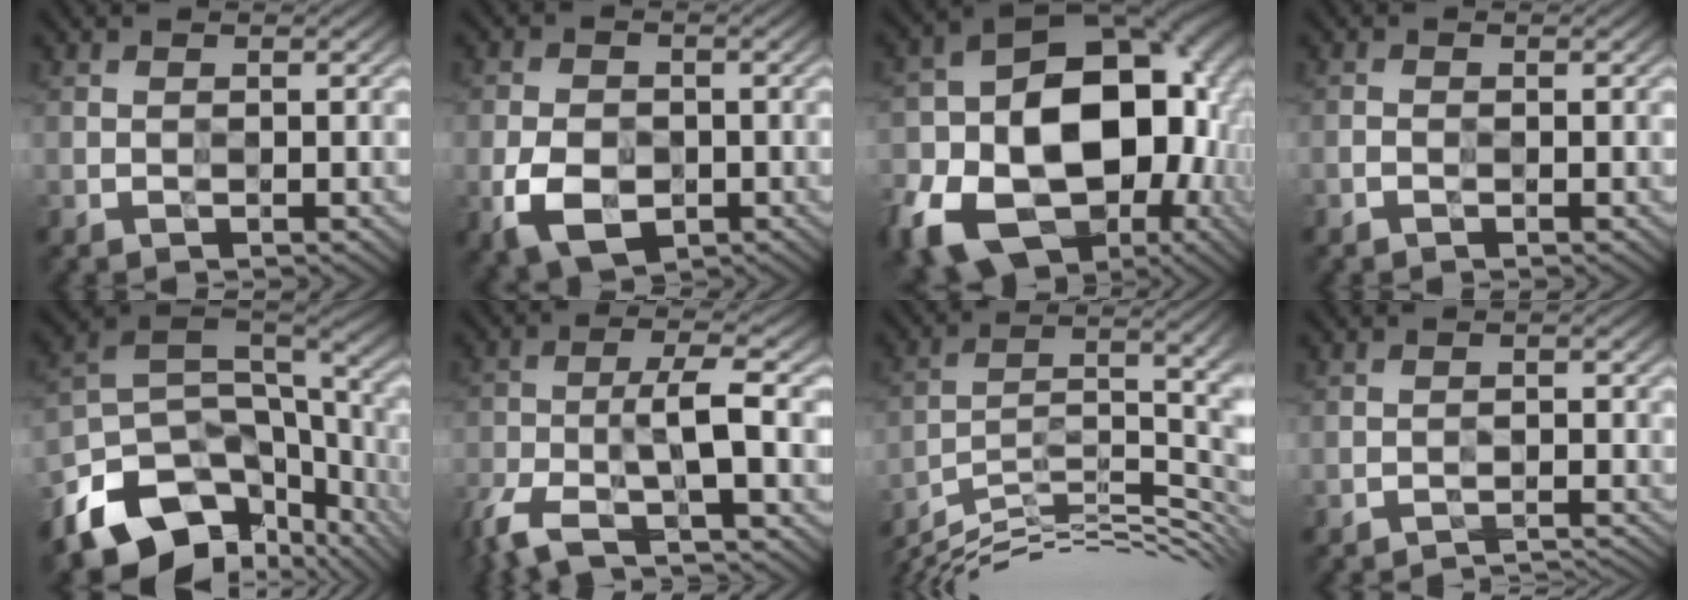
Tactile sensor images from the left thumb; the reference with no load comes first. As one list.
[{"total": 6.6, "force": [-2.1, 4.4, 4.4], "torque": [-0.095, -0.012, -0.043]}, {"total": 21.5, "force": [-5.6, 15.3, 14.1], "torque": [-0.271, -0.040, -0.078]}, {"total": 0.6, "force": [-0.4, 0.2, 0.3], "torque": [-0.007, 0.001, -0.010]}, {"total": 15.6, "force": [-8.2, 9.4, 9.4], "torque": [-0.225, -0.029, -0.125]}, {"total": 9.0, "force": [-5.0, 1.9, 7.3], "torque": [-0.141, 0.000, -0.112]}, {"total": 14.1, "force": [-8.7, 3.5, 10.5], "torque": [-0.192, 0.001, -0.150]}, {"total": 2.7, "force": [-2.6, 0.1, 0.6], "torque": [-0.011, 0.009, -0.040]}]